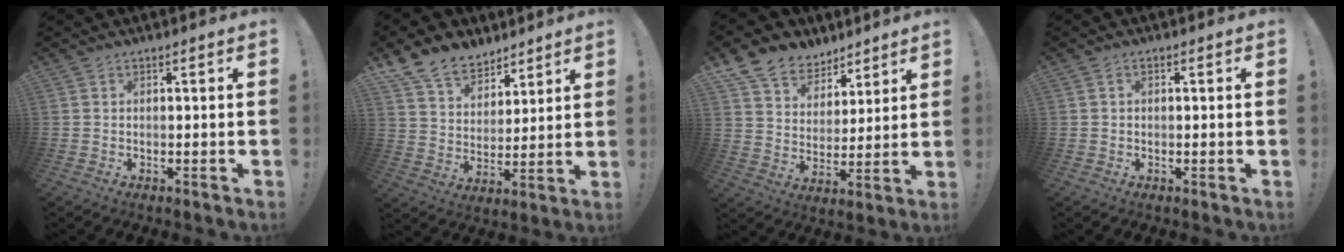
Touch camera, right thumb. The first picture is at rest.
{"total": 13.0, "force": [9.8, 7.8, 3.4], "torque": [-0.073, -0.069, 0.193]}
{"total": 11.5, "force": [8.2, 7.7, 2.3], "torque": [-0.049, -0.061, 0.163]}
{"total": 1.0, "force": [-0.3, 0.7, 0.7], "torque": [-0.018, 0.008, -0.003]}